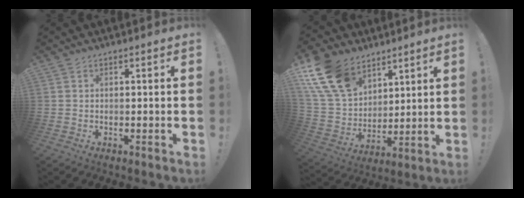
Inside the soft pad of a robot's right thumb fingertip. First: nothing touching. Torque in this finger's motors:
{"motor_torque": [0.76, 3.04, 0.51, 0.11, 0.31]}